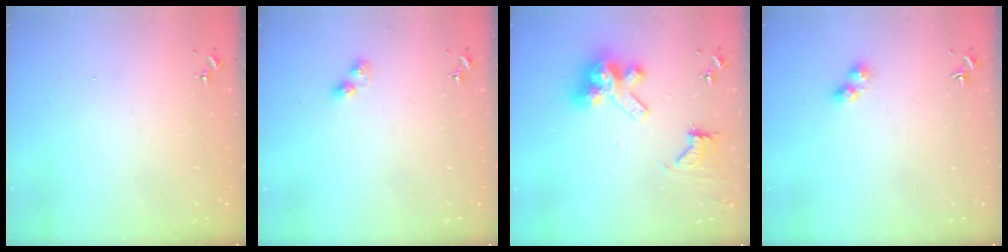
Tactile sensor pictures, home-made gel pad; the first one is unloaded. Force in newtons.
{"total": 2.8, "press": 2.8, "slide": 0.5}
{"total": 12.7, "press": 12.6, "slide": 1.6}
{"total": 3.6, "press": 3.5, "slide": 0.7}